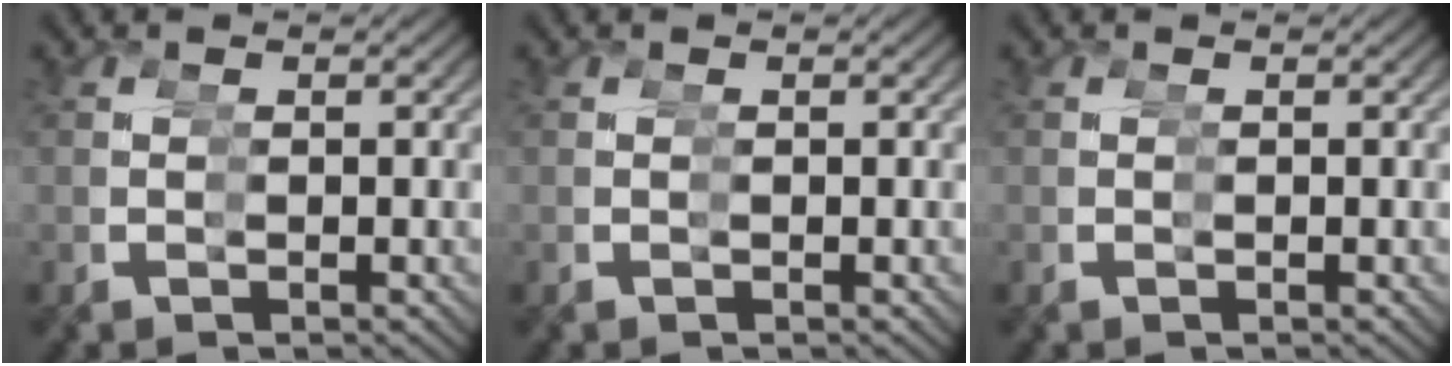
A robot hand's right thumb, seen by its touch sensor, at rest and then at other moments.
{"total": 0.0}
{"total": 0.0}